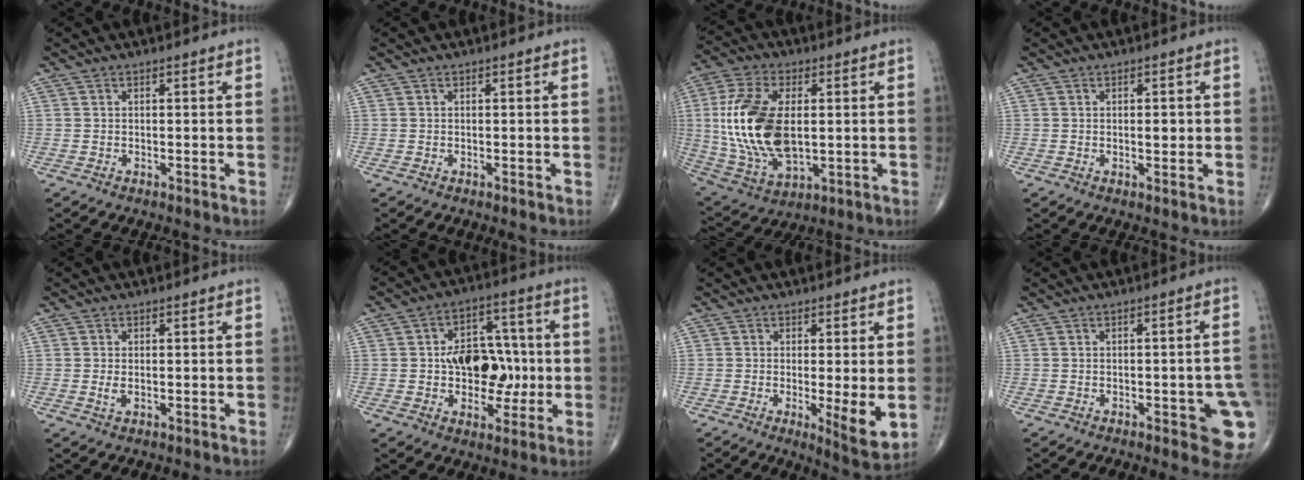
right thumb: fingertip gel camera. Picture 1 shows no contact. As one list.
[{"total": 0.0}, {"total": 19.7, "force": [1.2, 10.8, 16.5], "torque": [-0.340, -0.011, 0.029]}, {"total": 1.9, "force": [0.1, 0.9, 1.7], "torque": [-0.020, 0.000, 0.000]}, {"total": 1.7, "force": [0.0, 0.9, 1.4], "torque": [-0.030, -0.005, -0.001]}, {"total": 14.0, "force": [-0.6, 9.5, 10.3], "torque": [-0.099, 0.033, -0.004]}, {"total": 6.9, "force": [-0.6, 1.4, 6.7], "torque": [-0.105, -0.024, -0.010]}, {"total": 10.2, "force": [-2.6, 3.3, 9.2], "torque": [-0.092, 0.005, -0.027]}]